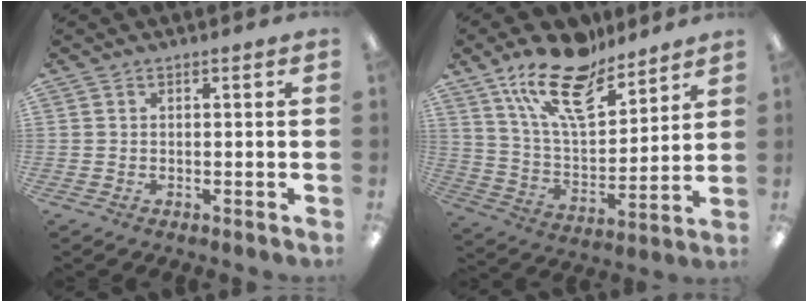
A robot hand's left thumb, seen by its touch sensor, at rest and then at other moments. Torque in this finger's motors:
{"motor_torque": [0.28, 0.27, 1.38, -1.40, 0.36]}